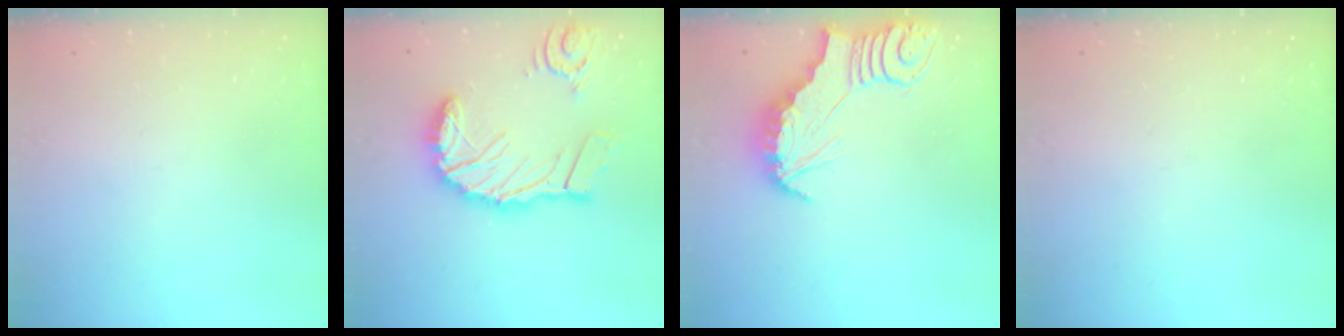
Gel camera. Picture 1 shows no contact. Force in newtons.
{"total": 19.8, "press": 19.7, "slide": 2.4}
{"total": 2.3, "press": 2.3, "slide": 0.3}
{"total": 0.0}